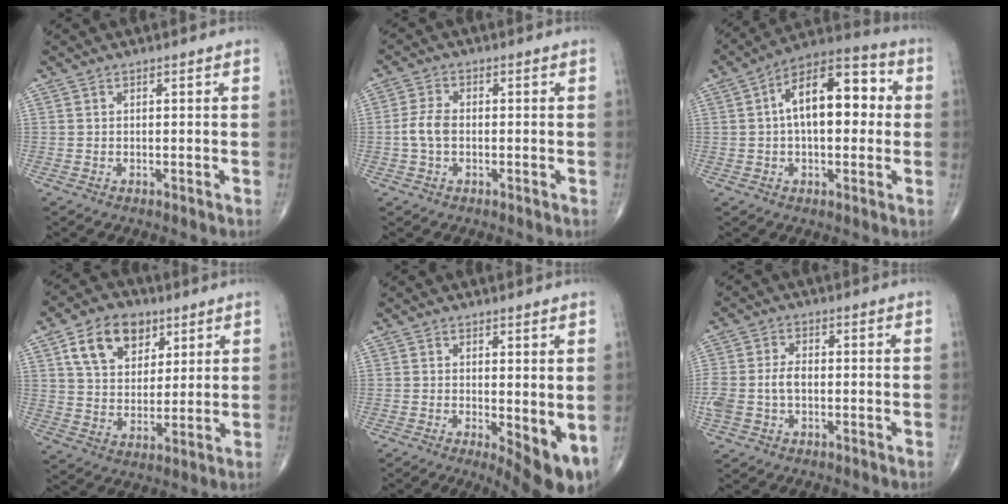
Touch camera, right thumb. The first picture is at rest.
{"total": 4.3, "force": [-0.6, 2.6, 3.3], "torque": [-0.074, 0.011, -0.017]}
{"total": 15.7, "force": [1.9, 8.1, 13.3], "torque": [-0.185, 0.038, 0.020]}
{"total": 12.7, "force": [5.9, 8.7, 7.1], "torque": [-0.091, -0.017, 0.106]}
{"total": 8.2, "force": [-1.0, 3.0, 7.6], "torque": [-0.105, -0.021, -0.006]}
{"total": 6.1, "force": [-0.8, 3.9, 4.7], "torque": [-0.116, 0.019, -0.015]}